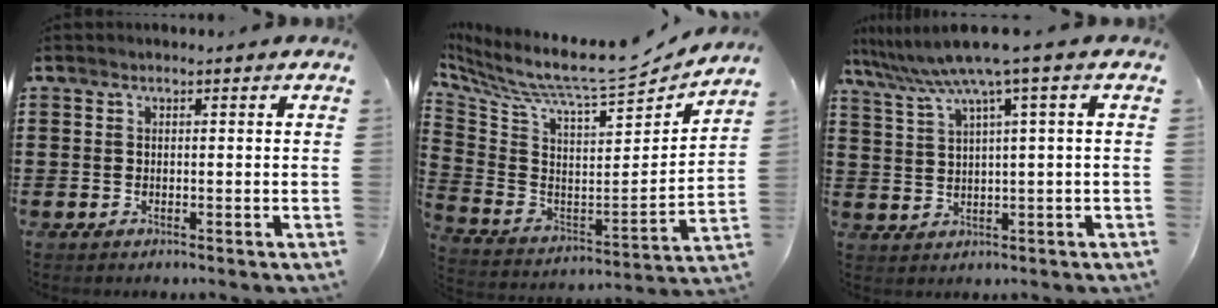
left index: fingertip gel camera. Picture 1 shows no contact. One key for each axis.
{"total": 8.1, "fx": 7.3, "fy": 0.4, "fz": 3.6, "tx": -0.095, "ty": -0.073, "tz": 0.110}
{"total": 6.3, "fx": 3.1, "fy": -0.5, "fz": 5.5, "tx": -0.122, "ty": -0.024, "tz": 0.046}